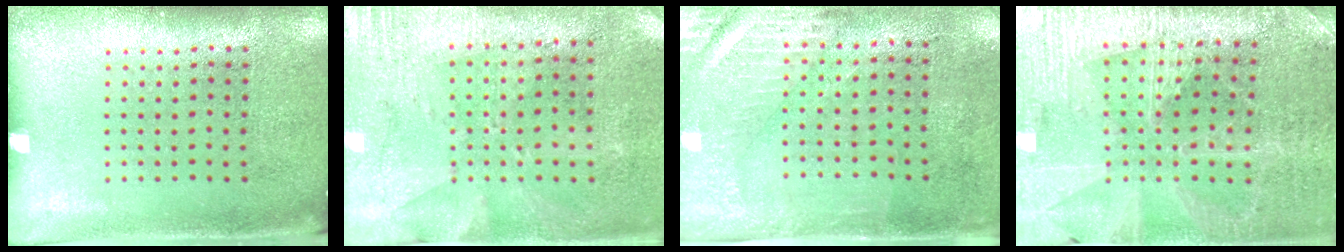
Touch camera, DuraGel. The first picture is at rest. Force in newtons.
{"total": 2.8, "press": 2.3, "slide": 1.7}
{"total": 3.0, "press": 2.5, "slide": 1.6}
{"total": 3.0, "press": 3.0, "slide": 0.4}